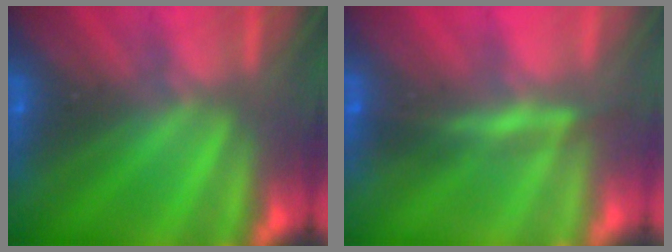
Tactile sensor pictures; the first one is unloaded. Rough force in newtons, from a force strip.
{"total": 4.5}